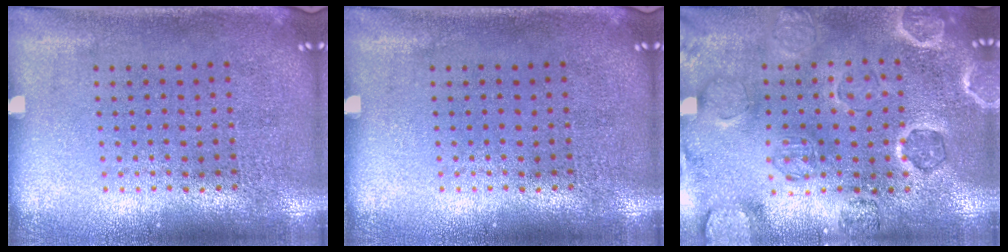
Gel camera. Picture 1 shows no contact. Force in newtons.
{"total": 0.0}
{"total": 1.4, "press": 1.4, "slide": 0.2}